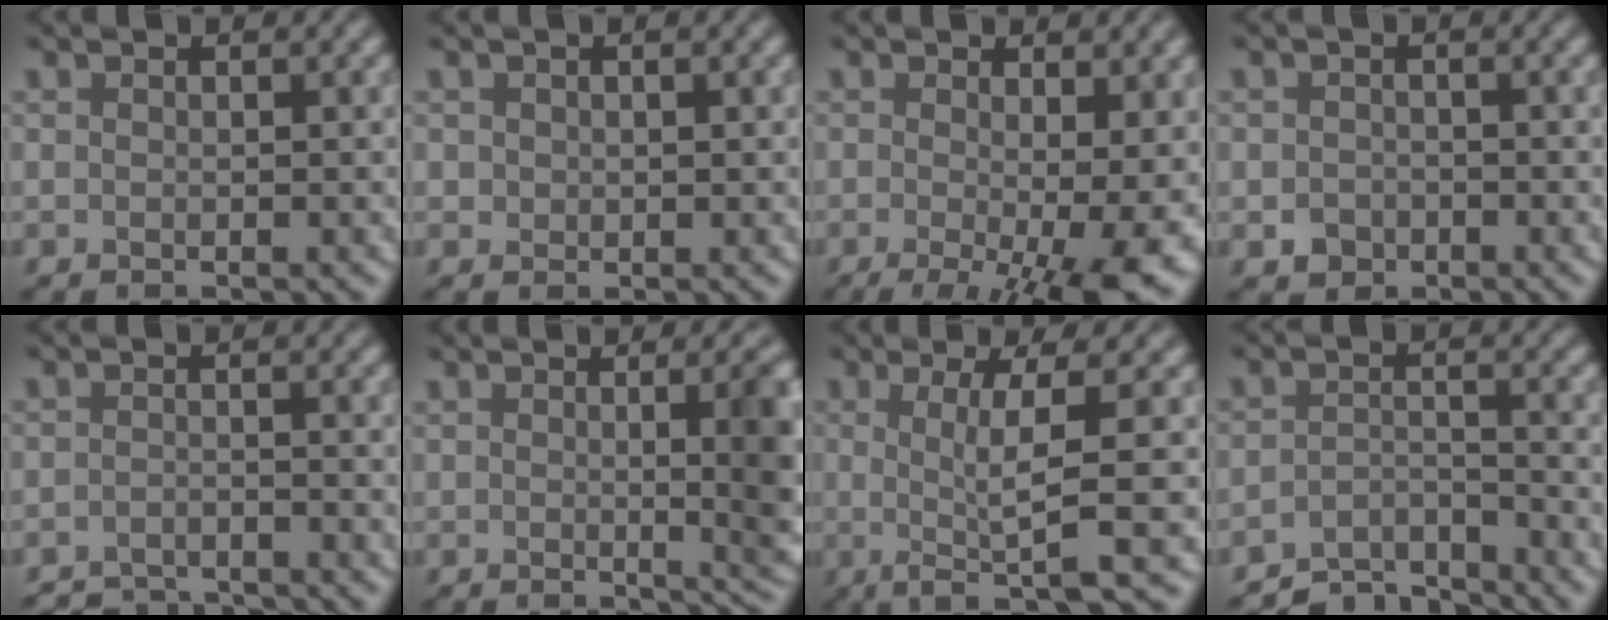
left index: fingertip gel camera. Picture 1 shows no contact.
{"total": 0.9, "force": [0.2, 0.7, 0.4], "torque": [-0.009, -0.002, 0.006]}
{"total": 9.3, "force": [-2.0, 2.5, 8.8], "torque": [-0.112, -0.015, -0.025]}
{"total": 1.6, "force": [-0.8, 1.3, 0.5], "torque": [-0.006, -0.004, -0.019]}
{"total": 3.6, "force": [-3.5, 0.4, 0.1], "torque": [0.005, -0.004, -0.064]}
{"total": 9.6, "force": [0.9, 3.6, 8.9], "torque": [-0.069, 0.009, 0.004]}
{"total": 5.4, "force": [-0.6, 0.5, 5.3], "torque": [-0.094, 0.000, -0.014]}
{"total": 4.8, "force": [-4.6, 1.0, 0.8], "torque": [-0.010, -0.002, -0.087]}